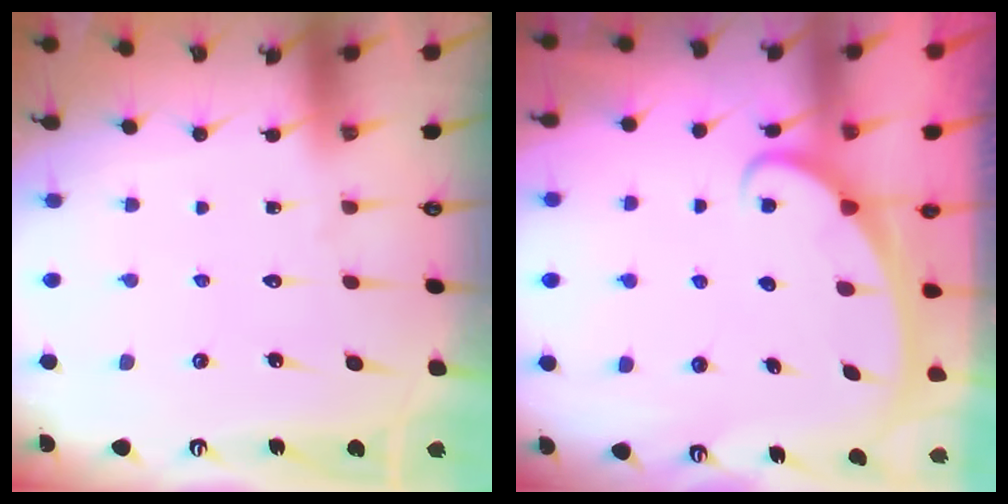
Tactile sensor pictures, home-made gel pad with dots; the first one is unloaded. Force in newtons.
{"total": 2.6, "press": 2.6, "slide": 0.4}